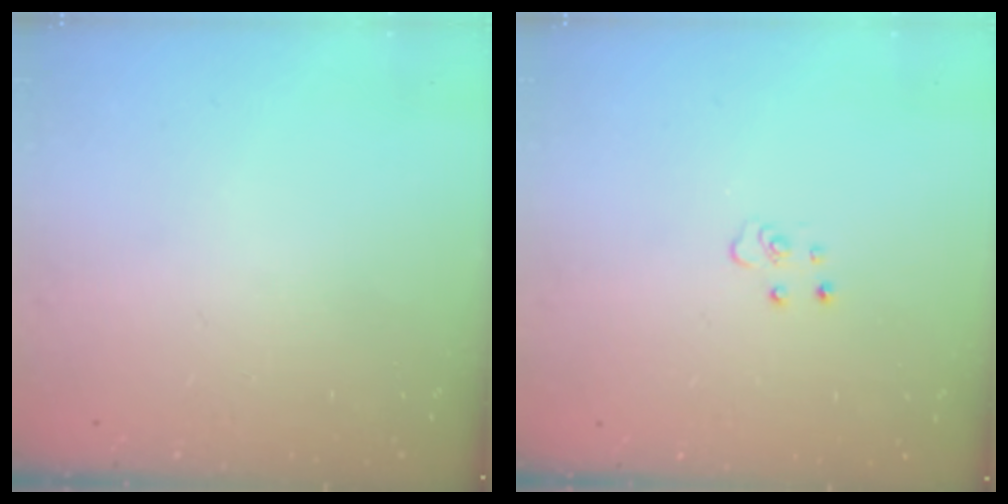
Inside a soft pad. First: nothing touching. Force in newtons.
{"total": 4.4, "press": 4.3, "slide": 0.3}